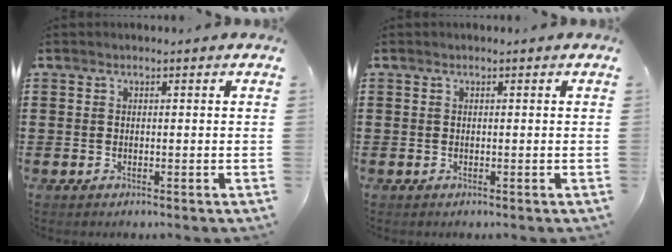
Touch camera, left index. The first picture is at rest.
{"total": 0.0}